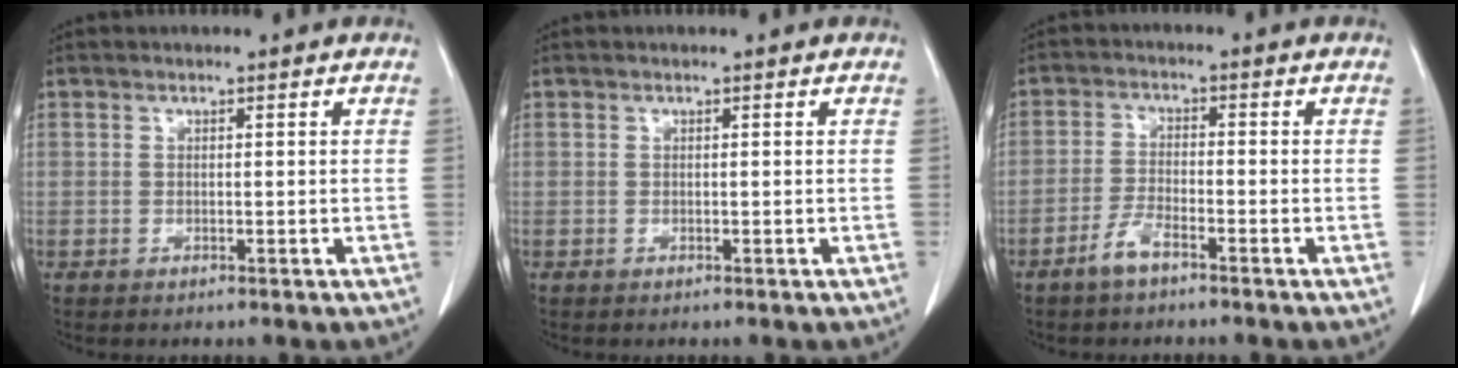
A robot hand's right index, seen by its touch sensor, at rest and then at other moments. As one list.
[{"total": 0.0}, {"total": 3.5, "force": [-2.6, 0.6, 2.3], "torque": [-0.050, -0.001, -0.051]}]